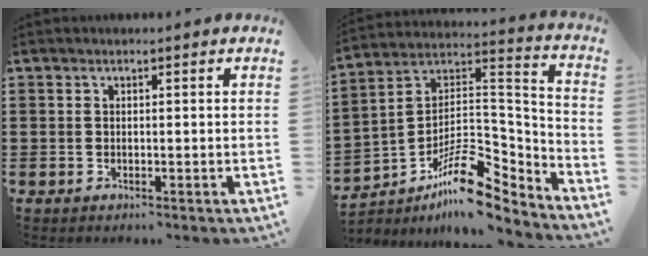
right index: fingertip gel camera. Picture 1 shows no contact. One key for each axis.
{"total": 12.7, "fx": -8.4, "fy": 5.4, "fz": 7.9, "tx": -0.129, "ty": 0.014, "tz": -0.159}